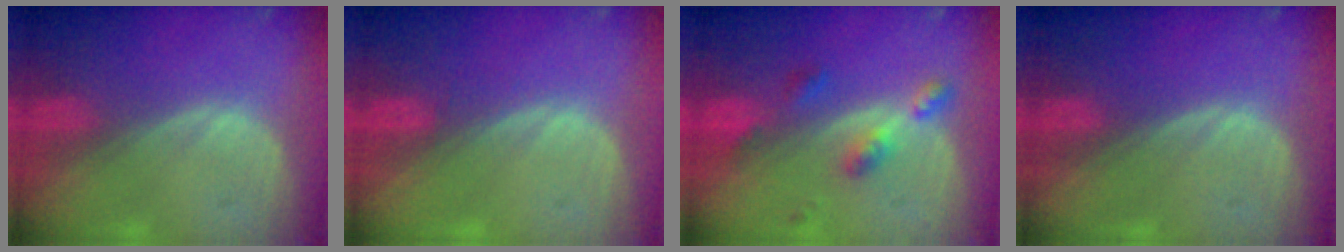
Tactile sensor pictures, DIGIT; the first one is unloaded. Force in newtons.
{"total": 0.6, "press": 0.6, "slide": 0.2}
{"total": 4.6, "press": 4.3, "slide": 1.7}
{"total": 0.0}